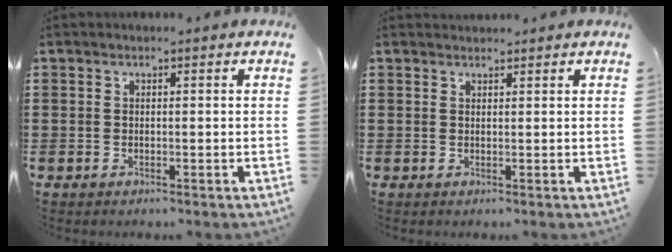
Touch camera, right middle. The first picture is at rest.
{"total": 1.0, "force": [1.0, 0.2, -0.1], "torque": [-0.001, 0.001, 0.020]}